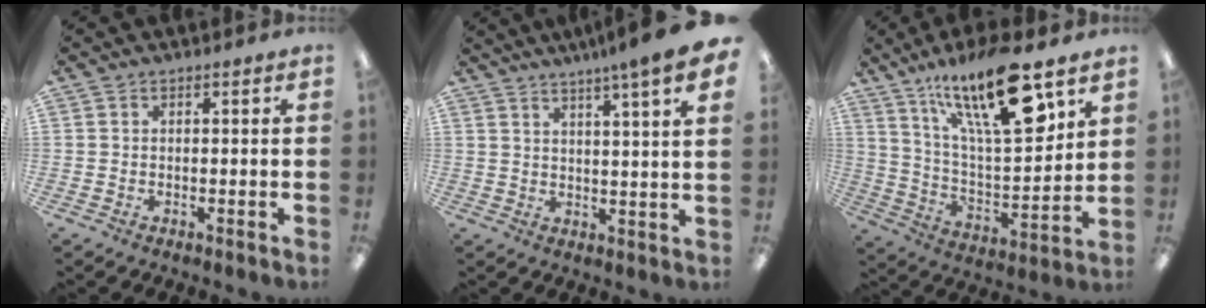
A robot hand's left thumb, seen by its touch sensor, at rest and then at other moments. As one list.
[{"total": 7.1, "force": [4.9, -0.1, 5.1], "torque": [-0.078, -0.030, 0.077]}, {"total": 23.4, "force": [14.6, 7.1, 16.8], "torque": [-0.282, -0.075, 0.235]}]